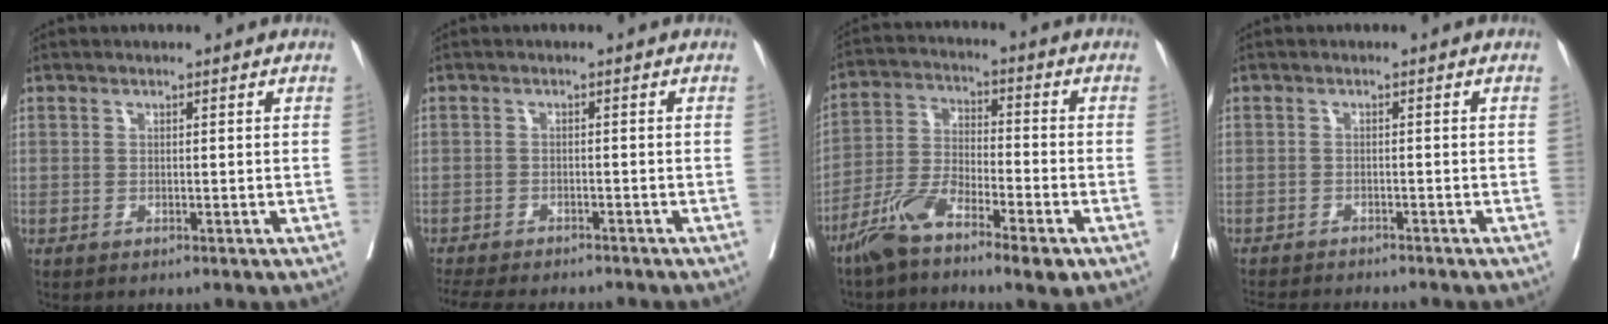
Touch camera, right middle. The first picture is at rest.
{"total": 10.7, "force": [-9.5, 2.5, 4.2], "torque": [-0.077, -0.014, -0.132]}
{"total": 9.6, "force": [-6.4, 1.9, 6.8], "torque": [-0.143, -0.005, -0.125]}
{"total": 8.3, "force": [-7.7, 1.1, 2.9], "torque": [-0.042, -0.011, -0.109]}